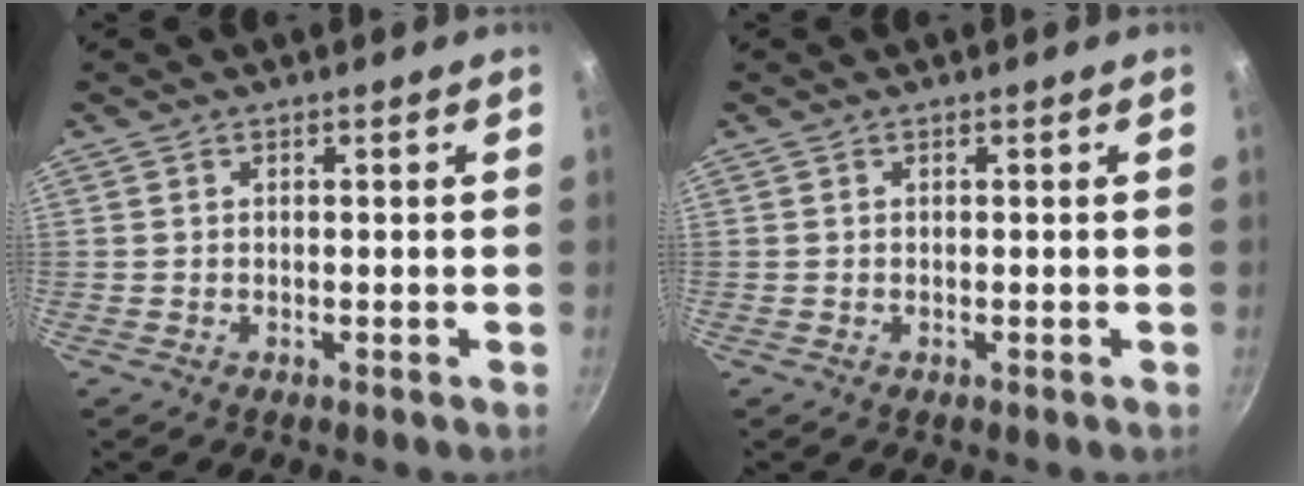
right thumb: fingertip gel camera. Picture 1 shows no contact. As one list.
[{"total": 0.0}]